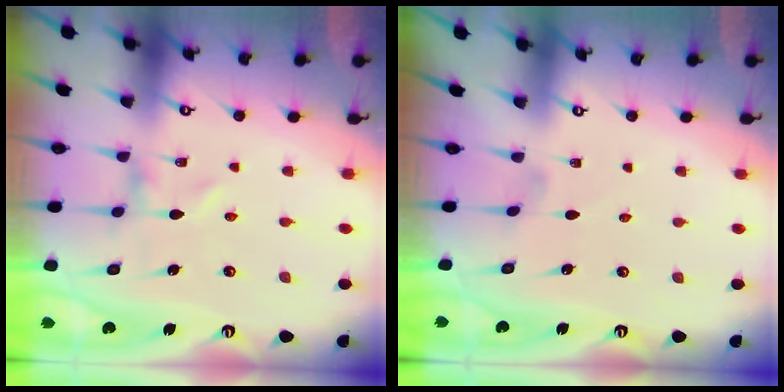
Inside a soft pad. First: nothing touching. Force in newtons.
{"total": 0.0}